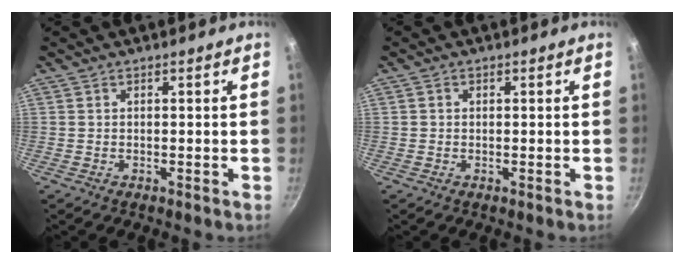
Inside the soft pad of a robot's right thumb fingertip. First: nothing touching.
{"total": 0.6, "force": [0.1, 0.5, 0.2], "torque": [-0.002, 0.003, 0.001]}